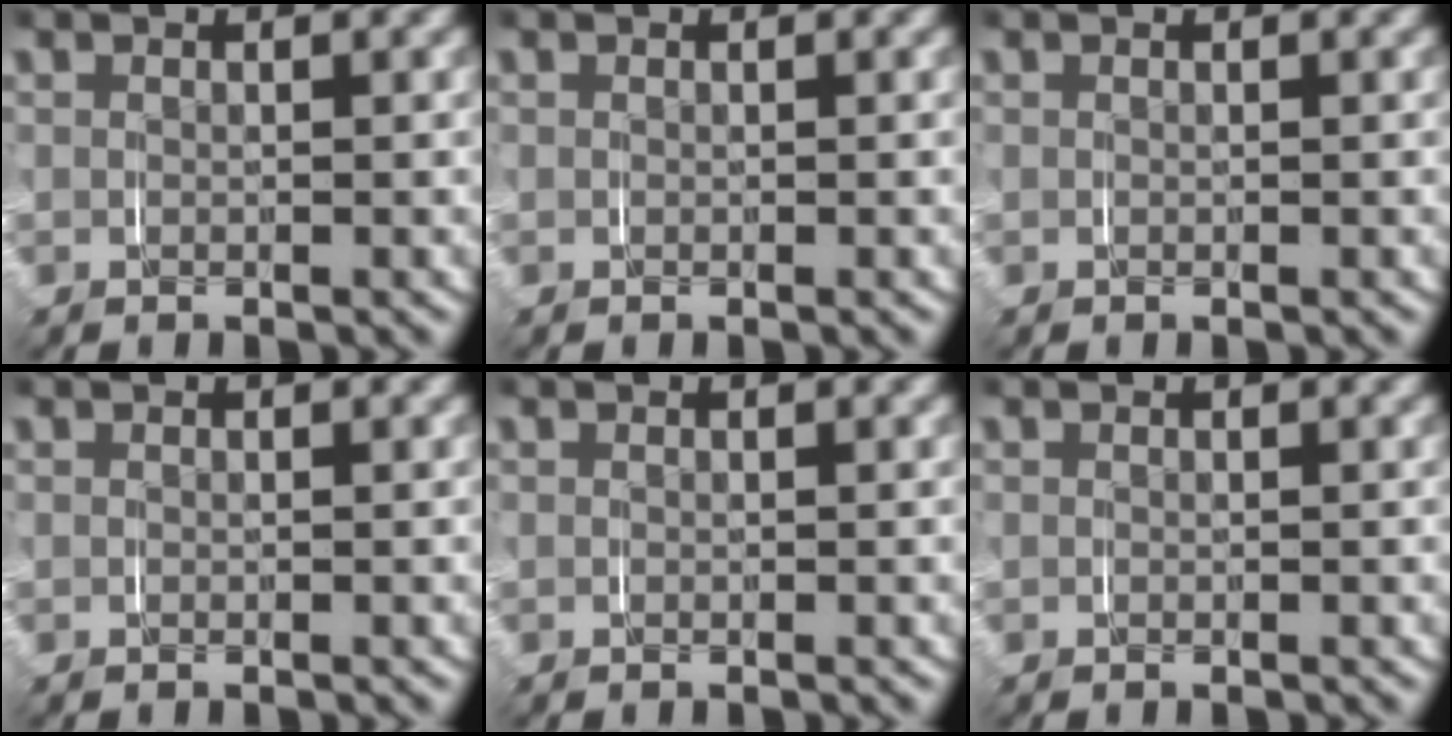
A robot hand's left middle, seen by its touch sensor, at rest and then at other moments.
{"total": 0.0}
{"total": 0.0}
{"total": 0.0}
{"total": 0.0}
{"total": 0.0}